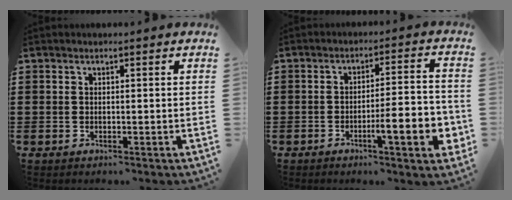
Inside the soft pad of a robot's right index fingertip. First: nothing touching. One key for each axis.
{"total": 8.5, "fx": -3.1, "fy": 1.7, "fz": 7.8, "tx": -0.114, "ty": -0.004, "tz": -0.051}